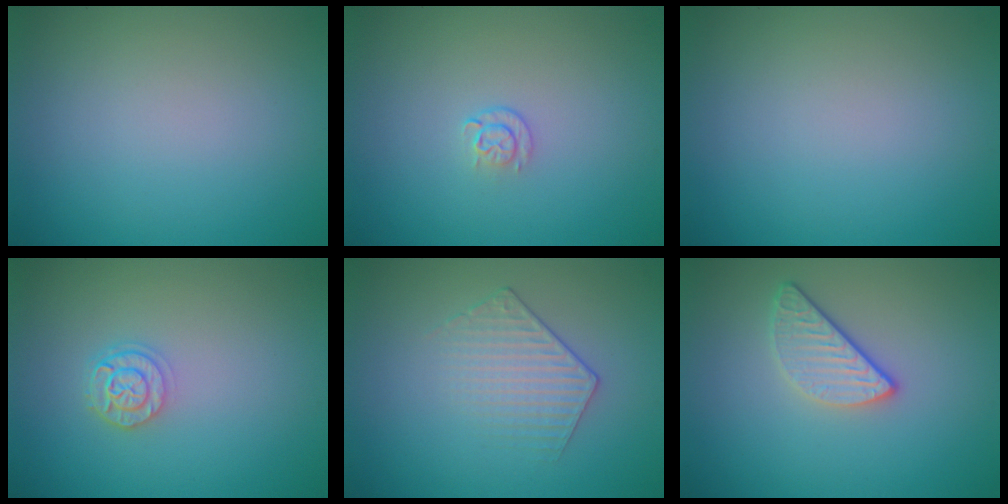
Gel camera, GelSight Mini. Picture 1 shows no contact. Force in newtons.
{"total": 1.1, "press": 0.6, "slide": 0.9}
{"total": 0.0}
{"total": 2.4, "press": 2.0, "slide": 1.3}
{"total": 1.9, "press": 1.4, "slide": 1.3}
{"total": 2.7, "press": 2.3, "slide": 1.3}